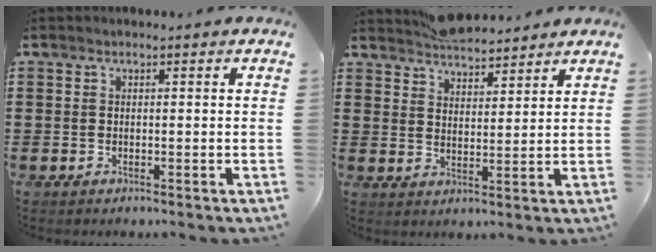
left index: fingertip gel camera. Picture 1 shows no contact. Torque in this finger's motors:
{"motor_torque": [-1.72, -0.42, -0.88, -0.21]}